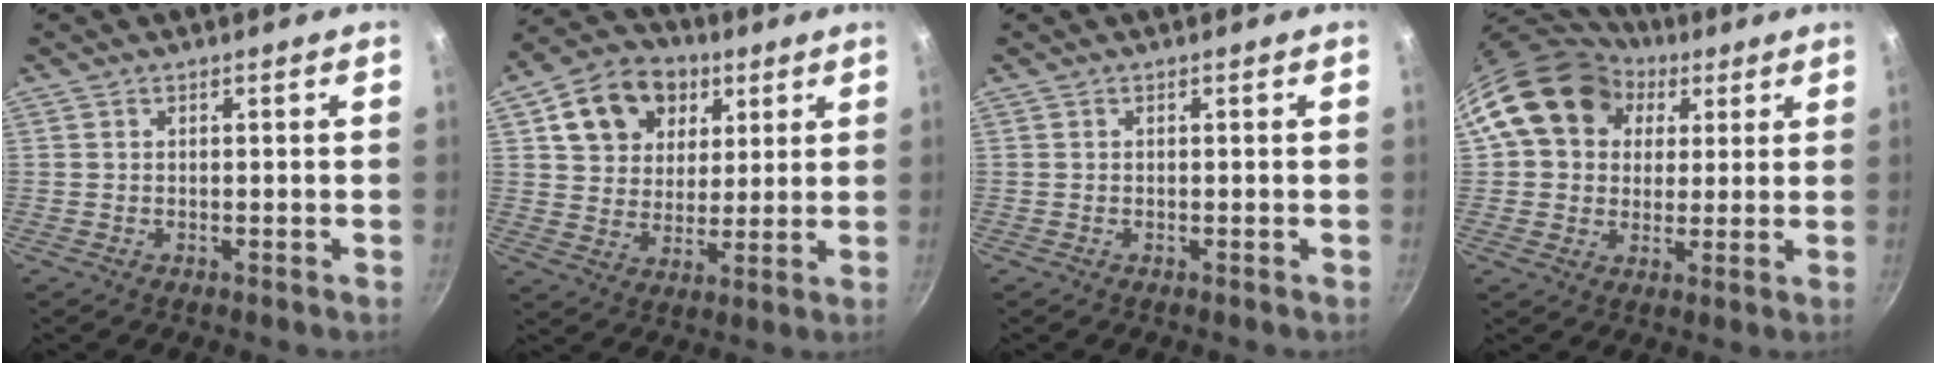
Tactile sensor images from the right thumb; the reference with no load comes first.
{"total": 14.8, "force": [5.9, 11.6, 6.9], "torque": [-0.094, 0.000, 0.095]}
{"total": 0.0}
{"total": 15.0, "force": [5.6, 12.1, 6.8], "torque": [-0.090, 0.007, 0.088]}